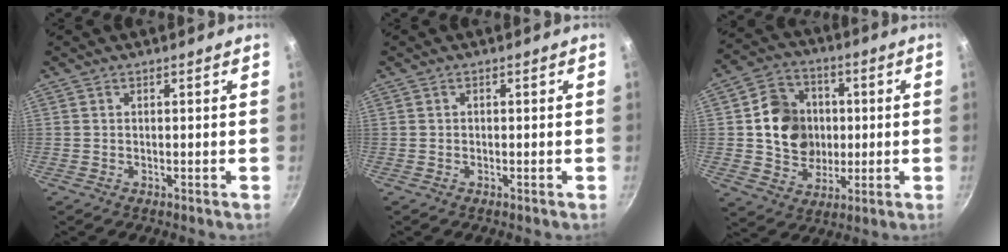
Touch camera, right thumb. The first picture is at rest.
{"total": 0.0}
{"total": 13.9, "force": [0.8, 12.2, 6.6], "torque": [-0.073, 0.013, 0.016]}